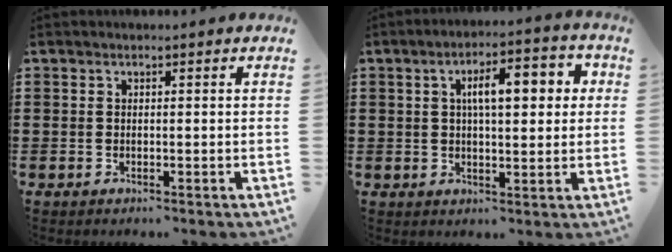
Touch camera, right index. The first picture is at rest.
{"total": 7.6, "force": [1.7, 3.0, 6.8], "torque": [-0.112, 0.004, 0.019]}